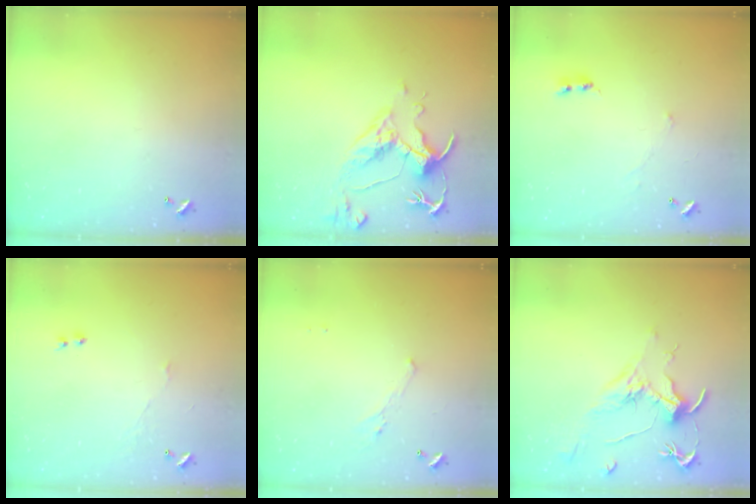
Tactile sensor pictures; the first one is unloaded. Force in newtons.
{"total": 5.0, "press": 4.8, "slide": 1.4}
{"total": 0.0}
{"total": 2.4, "press": 2.3, "slide": 0.6}
{"total": 0.8, "press": 0.4, "slide": 0.7}
{"total": 2.1, "press": 2.0, "slide": 0.8}